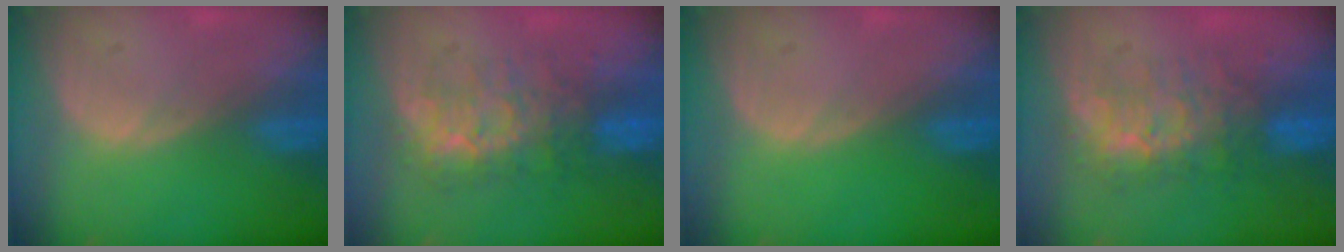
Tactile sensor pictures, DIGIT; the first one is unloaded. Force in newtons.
{"total": 7.9, "press": 7.7, "slide": 1.9}
{"total": 0.0}
{"total": 7.6, "press": 7.3, "slide": 2.2}